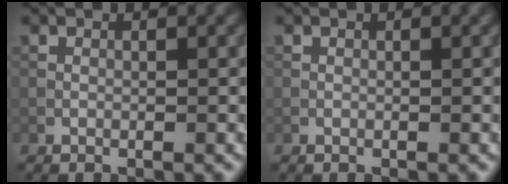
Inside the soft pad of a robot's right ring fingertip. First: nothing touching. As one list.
[{"total": 0.0}]